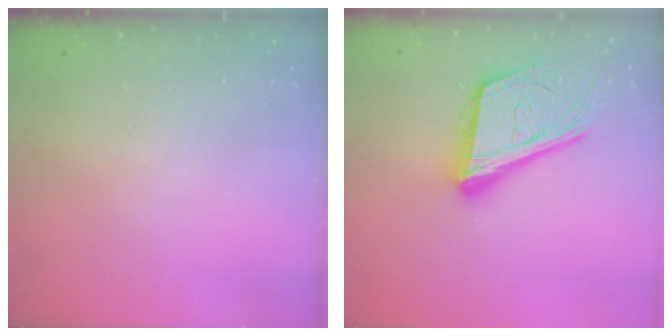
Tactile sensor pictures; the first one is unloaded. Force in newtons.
{"total": 23.2, "press": 22.7, "slide": 5.0}